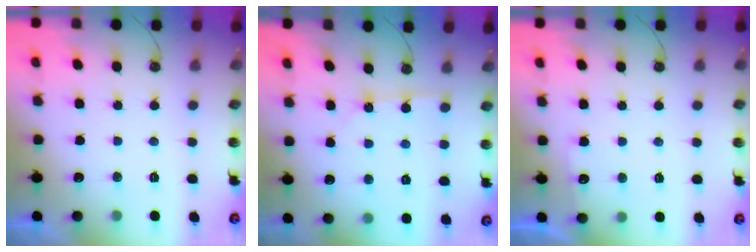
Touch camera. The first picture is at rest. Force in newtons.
{"total": 2.8, "press": 2.8, "slide": 0.3}
{"total": 4.3, "press": 4.3, "slide": 0.4}